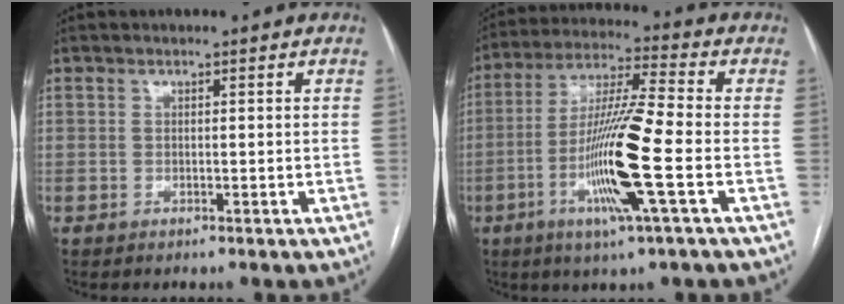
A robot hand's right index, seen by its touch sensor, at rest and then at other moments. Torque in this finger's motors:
{"motor_torque": [2.14, 0.00, 0.36, 0.21]}